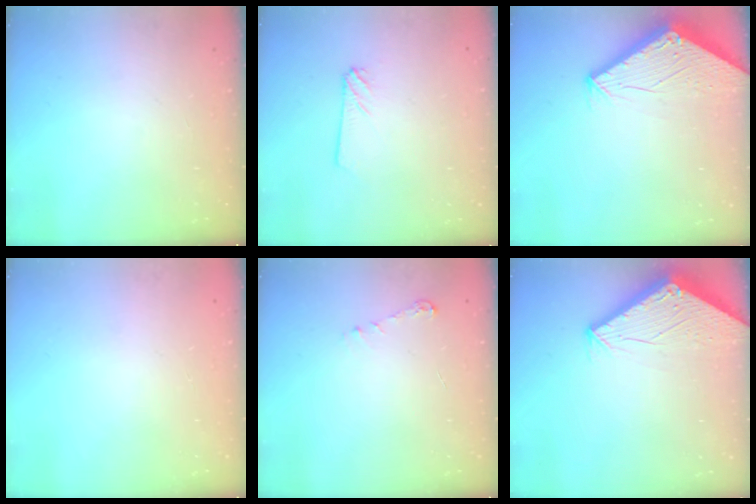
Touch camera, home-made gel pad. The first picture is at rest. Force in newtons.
{"total": 2.4, "press": 2.4, "slide": 0.3}
{"total": 2.8, "press": 2.8, "slide": 0.1}
{"total": 0.0}
{"total": 4.0, "press": 3.9, "slide": 0.5}
{"total": 2.8, "press": 2.8, "slide": 0.1}